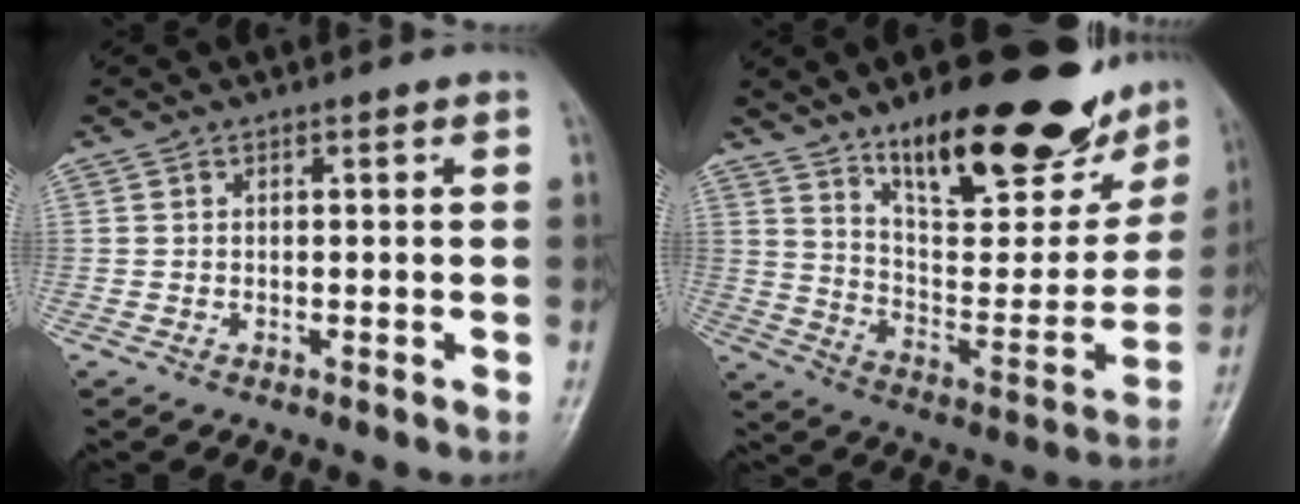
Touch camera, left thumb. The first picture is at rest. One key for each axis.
{"total": 29.6, "fx": 19.6, "fy": 10.2, "fz": 19.6, "tx": -0.237, "ty": -0.081, "tz": 0.302}